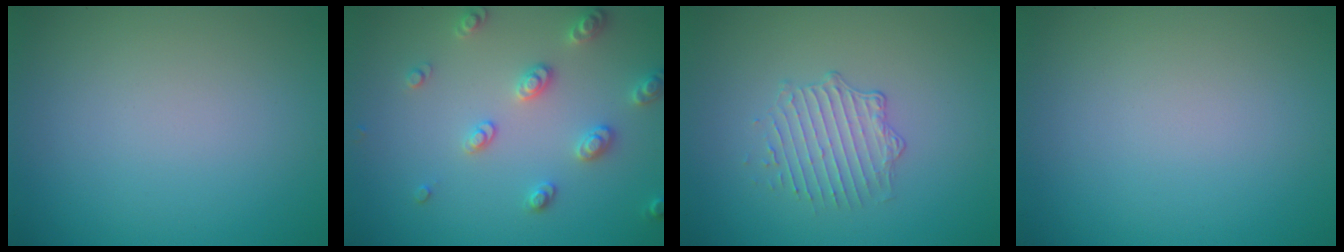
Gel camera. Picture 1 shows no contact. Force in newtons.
{"total": 2.9, "press": 2.9, "slide": 0.5}
{"total": 1.9, "press": 1.4, "slide": 1.4}
{"total": 0.0}